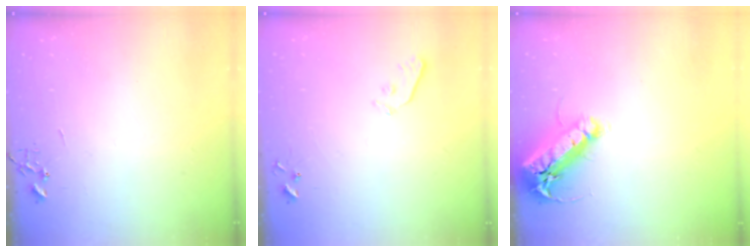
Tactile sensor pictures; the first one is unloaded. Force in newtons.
{"total": 4.9, "press": 4.9, "slide": 0.5}
{"total": 18.8, "press": 18.4, "slide": 3.8}